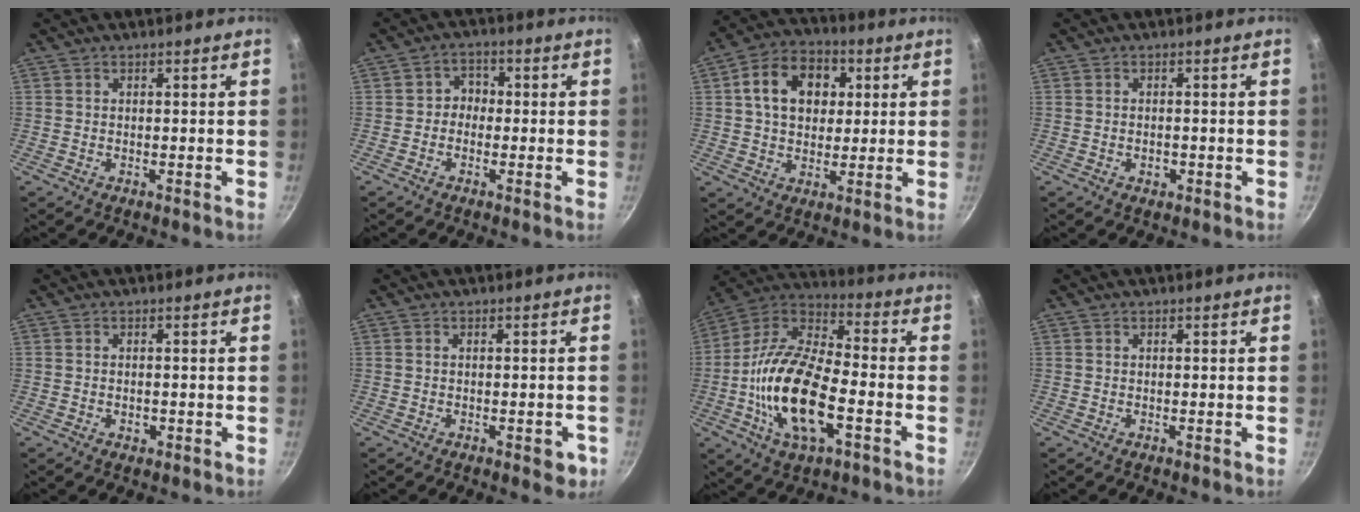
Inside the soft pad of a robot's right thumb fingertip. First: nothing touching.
{"total": 3.4, "force": [-0.7, 3.0, 1.5], "torque": [0.001, 0.015, -0.022]}
{"total": 13.0, "force": [3.0, 9.6, 8.2], "torque": [-0.108, 0.015, 0.038]}
{"total": 1.6, "force": [-0.6, 1.0, 1.1], "torque": [-0.016, 0.002, -0.010]}
{"total": 1.5, "force": [-0.5, 0.9, 1.0], "torque": [-0.016, 0.001, -0.008]}
{"total": 3.4, "force": [-1.3, 1.5, 2.7], "torque": [-0.020, 0.005, -0.013]}
{"total": 20.7, "force": [-5.4, 9.4, 17.6], "torque": [-0.334, 0.032, -0.118]}
{"total": 0.0}